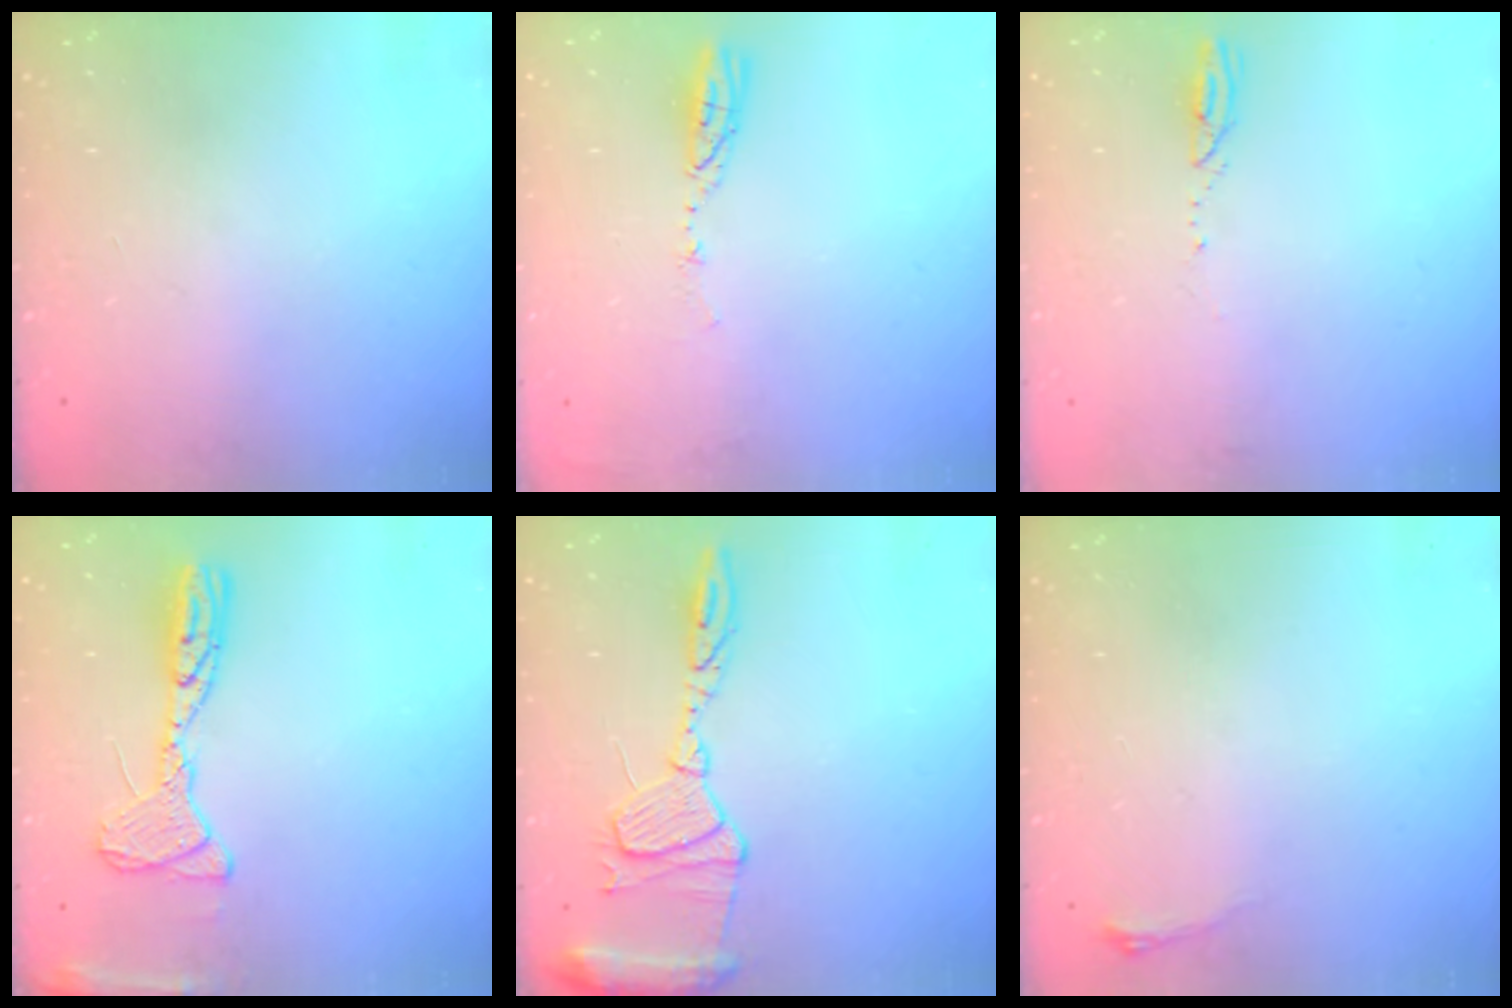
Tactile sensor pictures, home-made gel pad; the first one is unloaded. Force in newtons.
{"total": 3.8, "press": 3.8, "slide": 0.3}
{"total": 2.4, "press": 2.4, "slide": 0.3}
{"total": 13.8, "press": 13.7, "slide": 1.3}
{"total": 13.4, "press": 13.4, "slide": 1.1}
{"total": 3.1, "press": 3.0, "slide": 0.9}